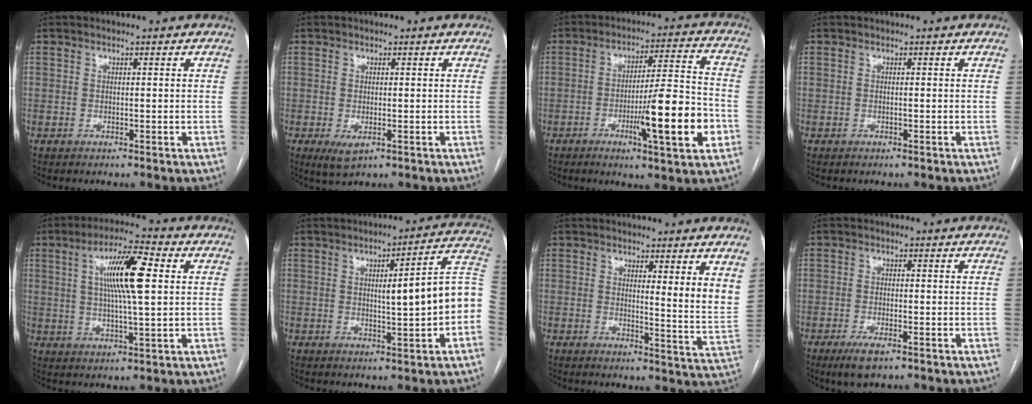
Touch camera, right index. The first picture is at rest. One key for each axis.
{"total": 3.0, "fx": -1.1, "fy": 1.2, "fz": 2.5, "tx": -0.042, "ty": -0.006, "tz": -0.008}
{"total": 13.7, "fx": -4.3, "fy": 0.8, "fz": 13.0, "tx": -0.201, "ty": -0.006, "tz": -0.066}
{"total": 0.0}
{"total": 11.1, "fx": 2.5, "fy": 1.2, "fz": 10.7, "tx": -0.194, "ty": 0.011, "tz": 0.042}
{"total": 11.5, "fx": -0.7, "fy": 0.9, "fz": 11.5, "tx": -0.140, "ty": 0.024, "tz": -0.010}
{"total": 6.1, "fx": 4.1, "fy": 0.2, "fz": 4.6, "tx": -0.056, "ty": -0.034, "tz": 0.039}
{"total": 4.0, "fx": -2.5, "fy": 1.0, "fz": 3.0, "tx": -0.063, "ty": -0.008, "tz": -0.039}